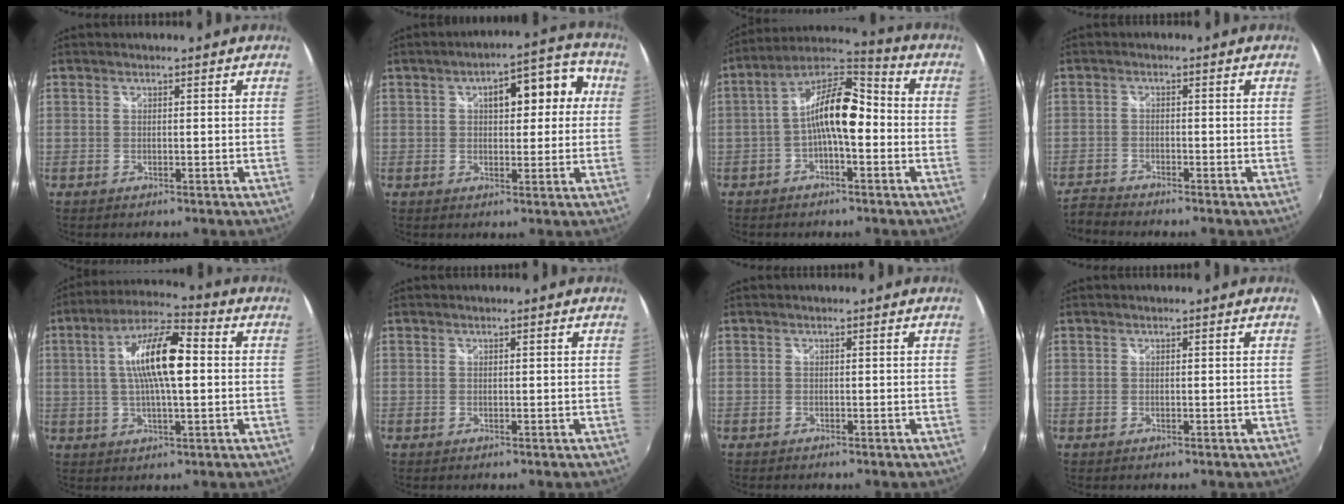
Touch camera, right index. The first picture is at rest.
{"total": 9.8, "force": [2.0, 4.8, 8.3], "torque": [-0.126, 0.029, 0.030]}
{"total": 11.5, "force": [-1.8, 4.2, 10.5], "torque": [-0.197, 0.029, -0.040]}
{"total": 3.0, "force": [-3.0, 0.0, 0.1], "torque": [-0.014, -0.013, -0.064]}
{"total": 13.2, "force": [1.5, 3.6, 12.6], "torque": [-0.232, 0.016, 0.020]}
{"total": 0.0}
{"total": 0.6, "force": [-0.5, 0.2, 0.0], "torque": [-0.002, -0.004, -0.012]}
{"total": 0.0}